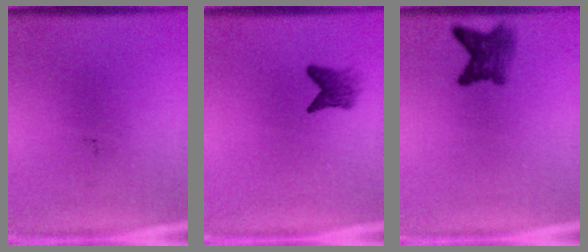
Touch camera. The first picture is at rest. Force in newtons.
{"total": 2.4}
{"total": 3.5}